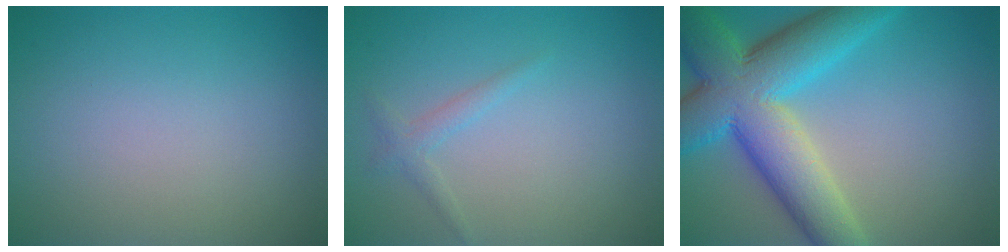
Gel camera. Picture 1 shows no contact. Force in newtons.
{"total": 1.2, "press": 1.2, "slide": 0.1}
{"total": 11.6, "press": 11.6, "slide": 0.3}